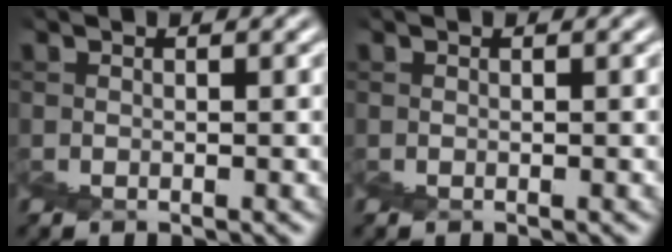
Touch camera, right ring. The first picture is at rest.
{"total": 0.0}